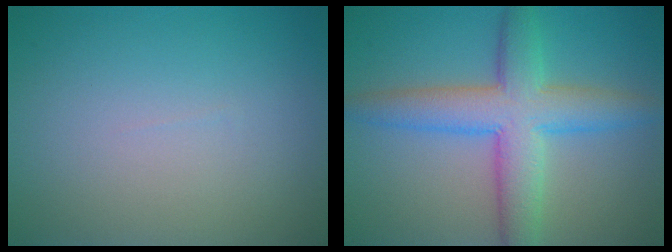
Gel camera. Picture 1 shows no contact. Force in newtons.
{"total": 6.9, "press": 6.9, "slide": 0.2}